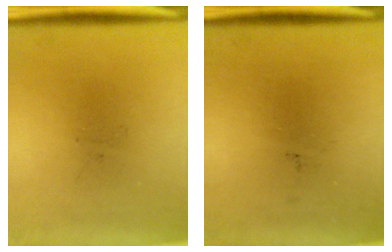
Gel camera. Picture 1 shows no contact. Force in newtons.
{"total": 0.0}